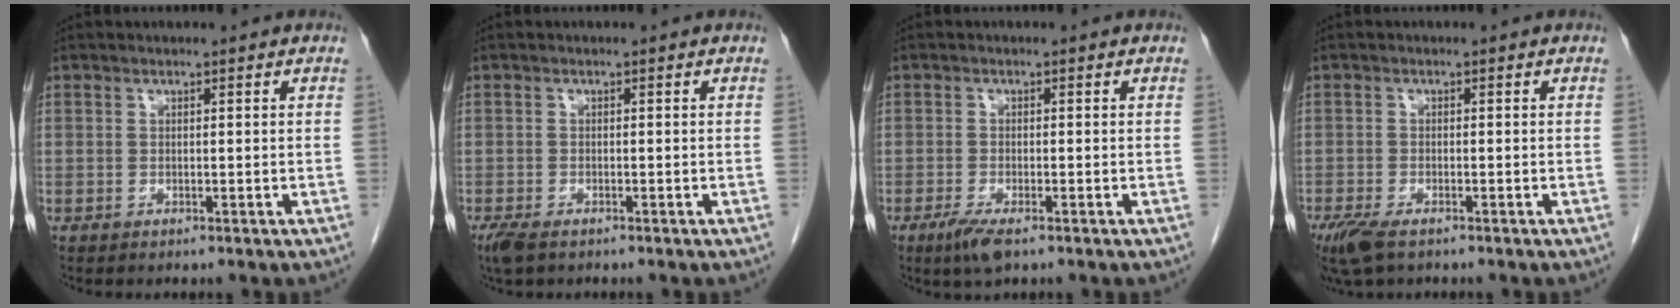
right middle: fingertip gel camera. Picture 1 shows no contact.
{"total": 3.2, "force": [-2.2, 1.3, 2.0], "torque": [-0.047, -0.010, -0.036]}
{"total": 3.5, "force": [-2.2, 0.7, 2.7], "torque": [-0.057, -0.008, -0.039]}
{"total": 5.1, "force": [-3.5, 1.8, 3.3], "torque": [-0.069, -0.014, -0.060]}